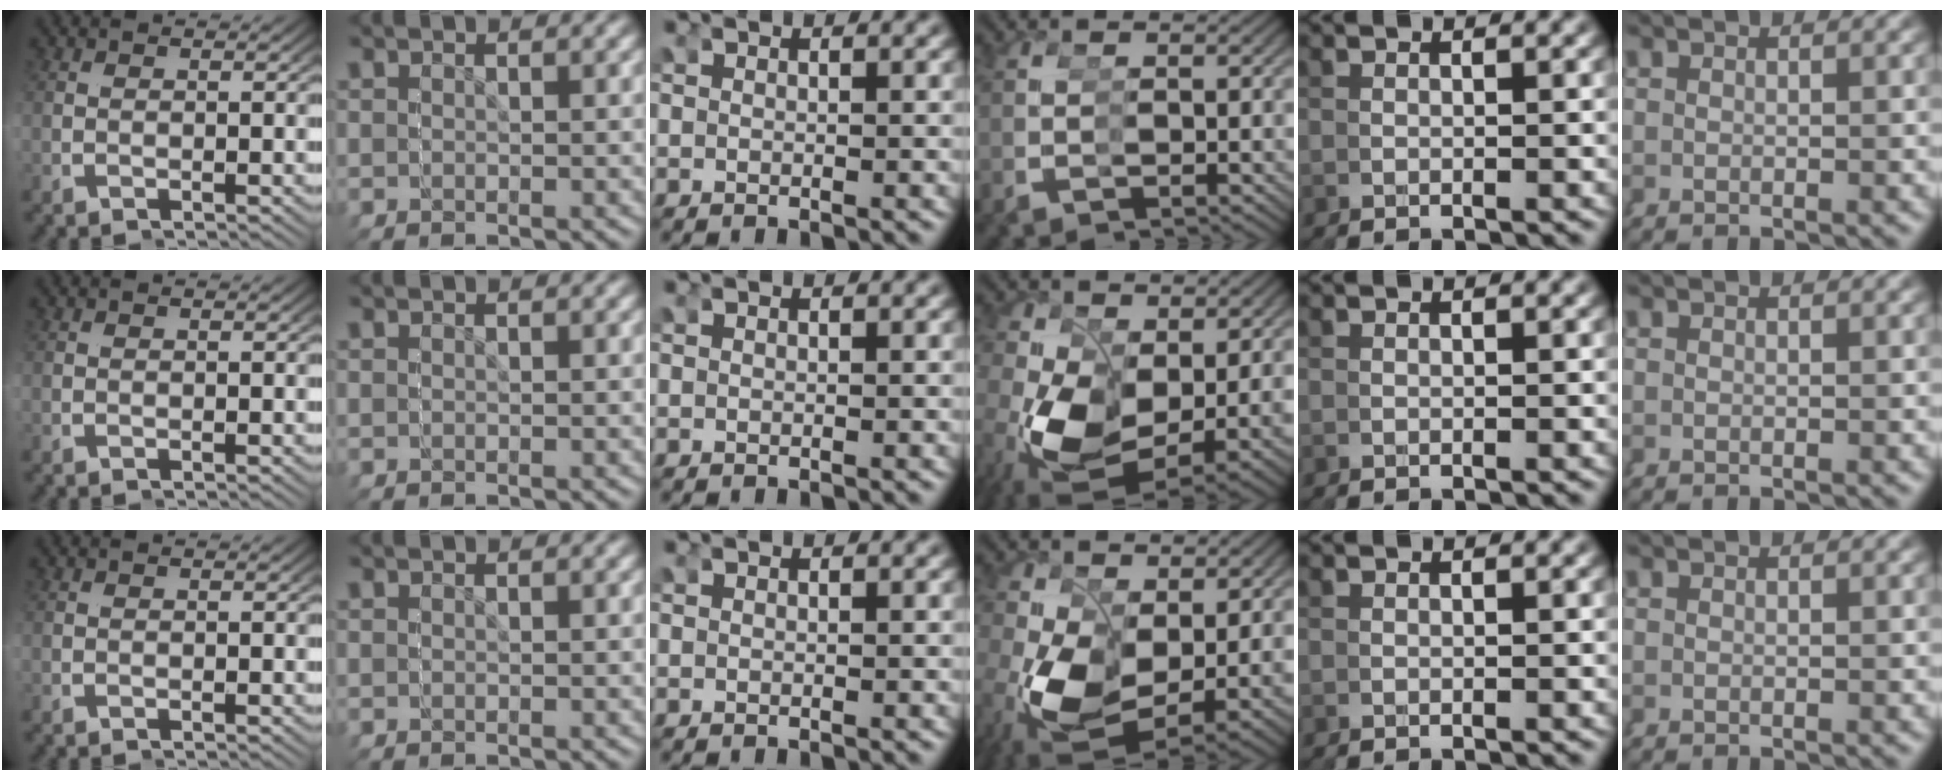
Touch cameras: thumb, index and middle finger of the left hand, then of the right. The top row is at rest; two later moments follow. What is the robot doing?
{"motion": "grasp_and_lifting", "object": "stress ball aka squeeze ball"}